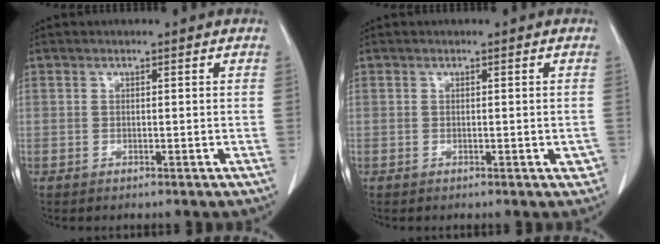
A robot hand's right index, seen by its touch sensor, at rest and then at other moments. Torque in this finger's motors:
{"motor_torque": [0.01, 0.00, 0.01, 0.00]}